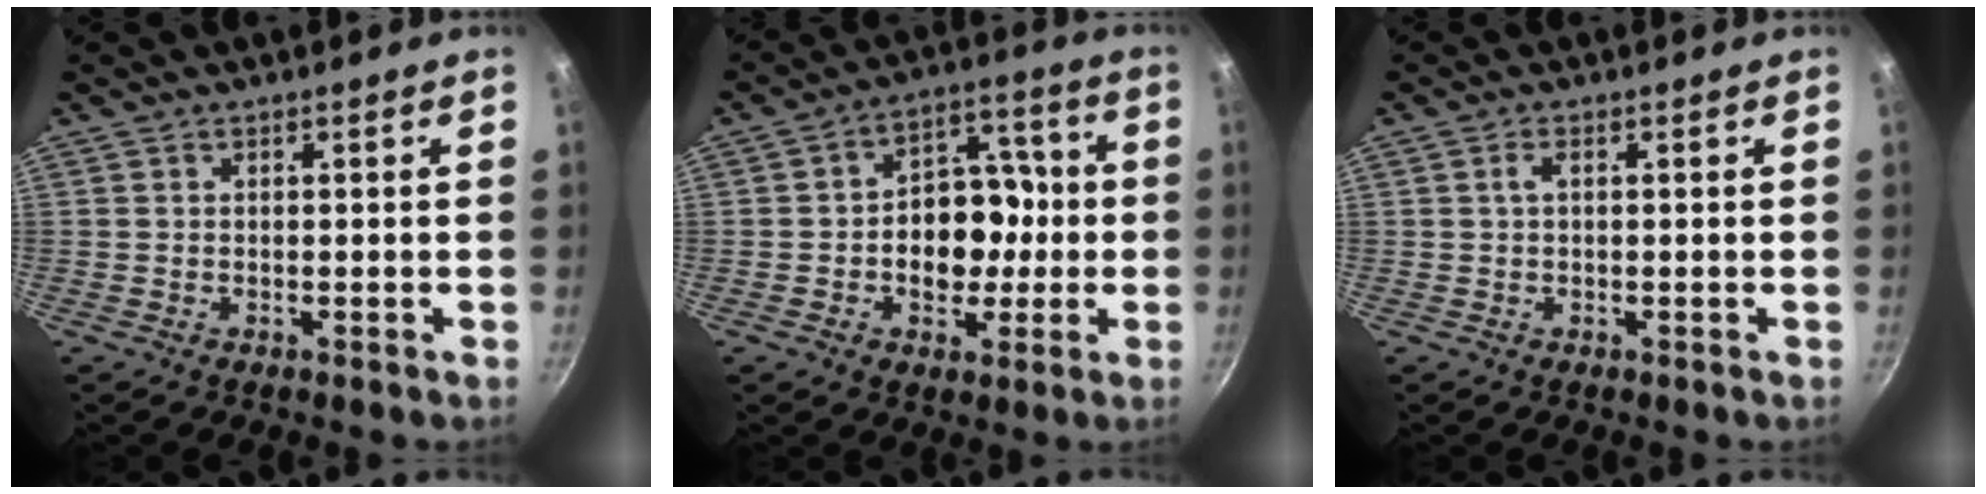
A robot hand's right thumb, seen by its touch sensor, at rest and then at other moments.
{"total": 12.5, "force": [-1.4, 9.2, 8.3], "torque": [-0.069, 0.026, -0.029]}
{"total": 1.3, "force": [0.2, 0.5, 1.2], "torque": [-0.025, 0.004, 0.003]}